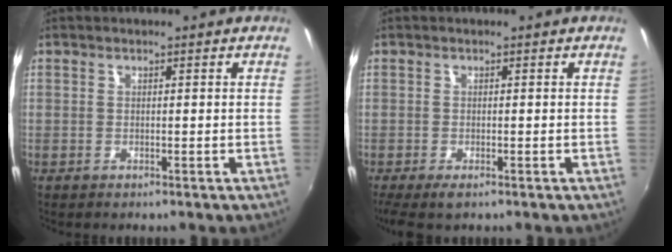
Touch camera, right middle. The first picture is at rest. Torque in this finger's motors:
{"motor_torque": [0.53, -0.51, 0.17, 0.05]}